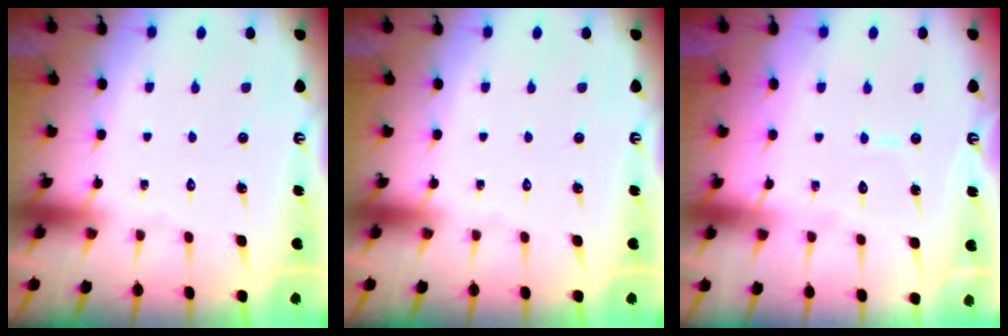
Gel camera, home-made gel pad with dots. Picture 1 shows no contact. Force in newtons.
{"total": 0.0}
{"total": 4.6, "press": 4.5, "slide": 0.4}